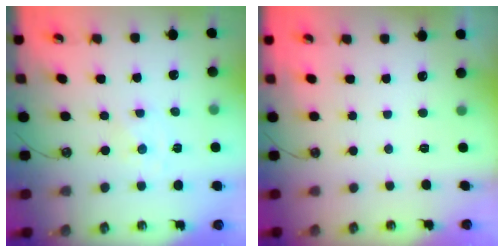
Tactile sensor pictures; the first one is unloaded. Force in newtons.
{"total": 0.0}